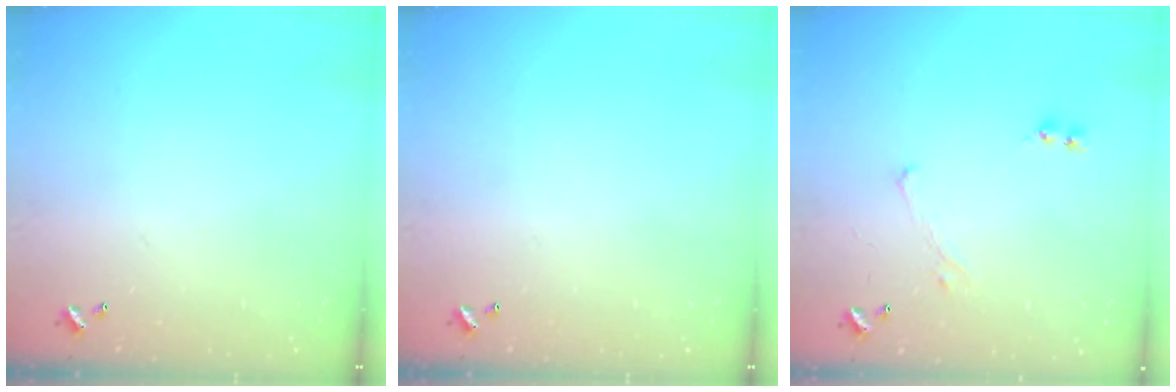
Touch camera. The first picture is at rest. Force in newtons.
{"total": 0.0}
{"total": 0.0}